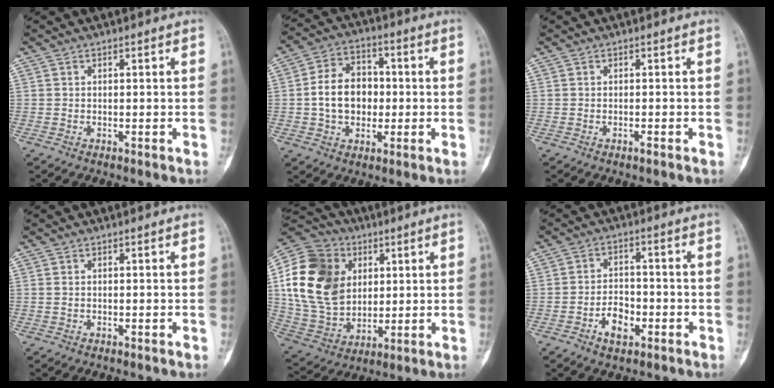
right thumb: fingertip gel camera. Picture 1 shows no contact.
{"total": 10.6, "force": [-0.6, 8.0, 7.0], "torque": [-0.093, 0.022, -0.014]}
{"total": 0.6, "force": [-0.4, 0.1, 0.4], "torque": [-0.007, 0.002, -0.008]}
{"total": 0.6, "force": [0.0, 0.4, 0.4], "torque": [-0.012, 0.000, 0.002]}
{"total": 22.6, "force": [4.9, 17.2, 13.9], "torque": [-0.263, 0.002, 0.101]}
{"total": 5.9, "force": [-2.6, 3.6, 3.8], "torque": [-0.044, 0.019, -0.048]}